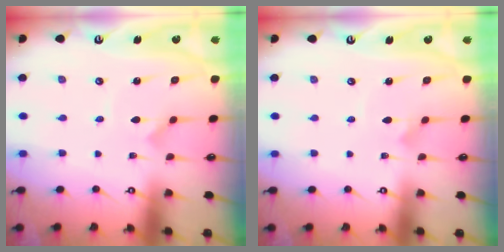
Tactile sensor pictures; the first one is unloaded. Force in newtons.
{"total": 2.2, "press": 2.2, "slide": 0.1}